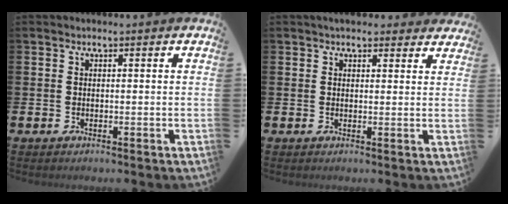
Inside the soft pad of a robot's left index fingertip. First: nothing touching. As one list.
[{"total": 2.6, "force": [2.4, 0.9, 0.2], "torque": [0.000, -0.008, 0.043]}]